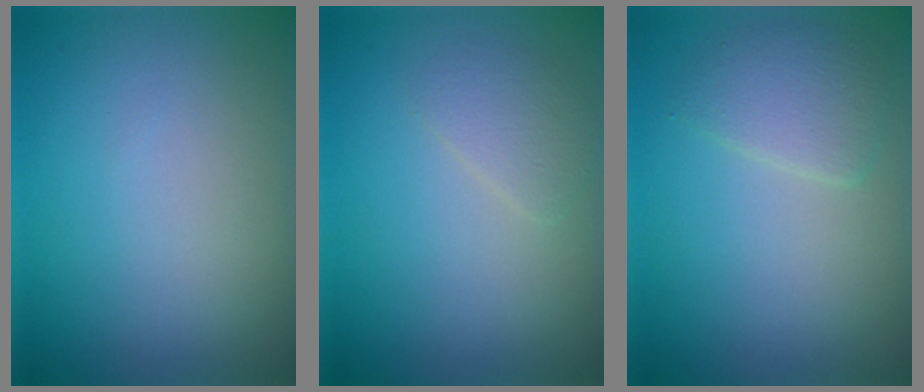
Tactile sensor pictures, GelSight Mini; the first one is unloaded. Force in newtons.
{"total": 1.5, "press": 1.5, "slide": 0.1}
{"total": 2.3, "press": 2.3, "slide": 0.1}